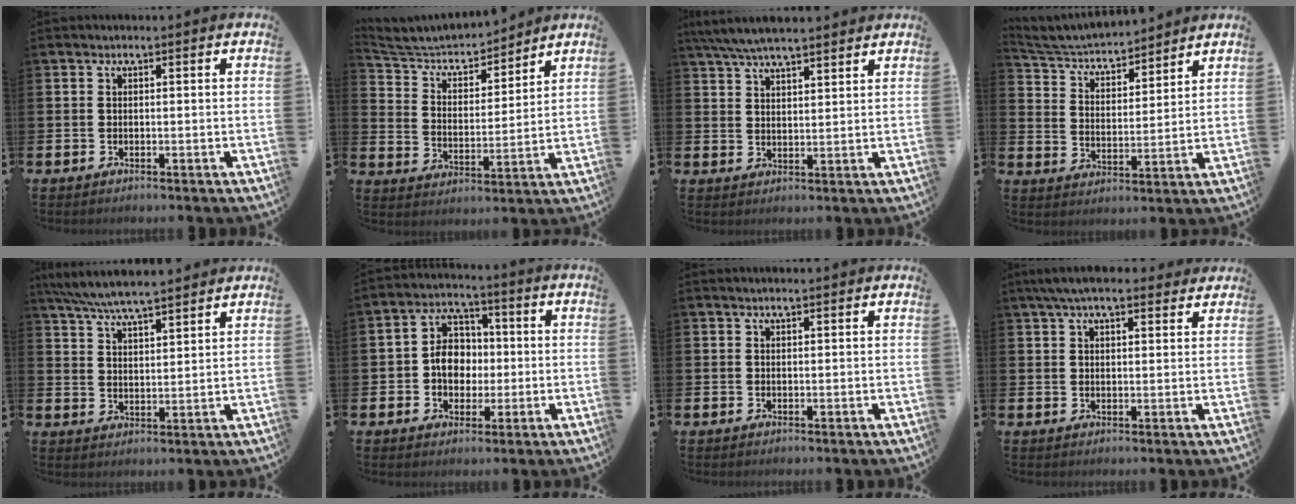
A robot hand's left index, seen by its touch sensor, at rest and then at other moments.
{"total": 6.0, "force": [5.7, 1.5, 0.9], "torque": [-0.051, -0.043, 0.096]}
{"total": 6.2, "force": [5.8, 0.8, 2.0], "torque": [-0.058, -0.016, 0.107]}
{"total": 5.1, "force": [4.9, 1.1, 0.8], "torque": [-0.042, -0.038, 0.081]}
{"total": 6.6, "force": [6.3, 0.4, 1.9], "torque": [-0.058, -0.030, 0.114]}
{"total": 6.1, "force": [-0.1, 5.1, 3.3], "torque": [-0.060, 0.012, -0.007]}
{"total": 0.7, "force": [0.7, 0.0, 0.2], "torque": [0.000, -0.001, 0.011]}
{"total": 5.2, "force": [4.5, 1.3, 2.3], "torque": [-0.050, -0.008, 0.083]}